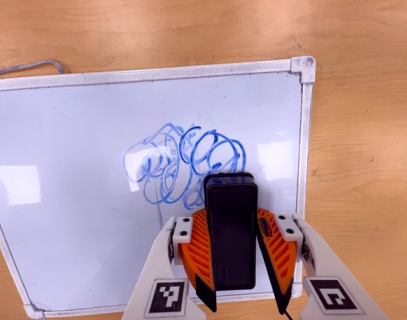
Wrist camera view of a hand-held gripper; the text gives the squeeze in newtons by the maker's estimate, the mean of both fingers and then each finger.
{"total": 13.5, "left": 14.6, "right": 12.4}